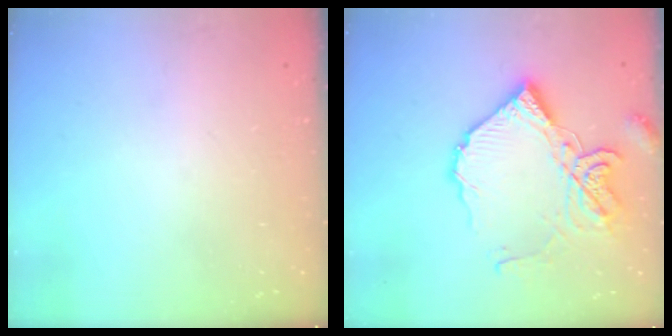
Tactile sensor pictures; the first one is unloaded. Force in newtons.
{"total": 17.0, "press": 16.8, "slide": 2.1}